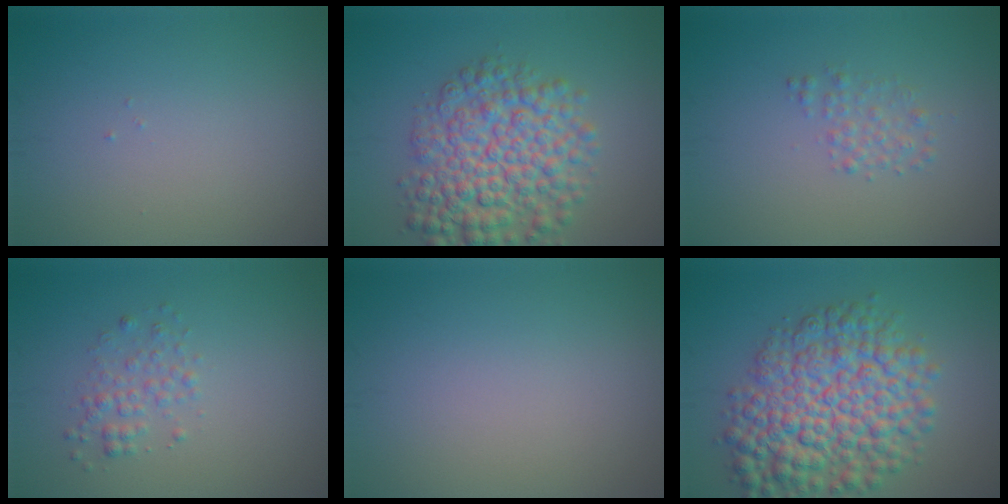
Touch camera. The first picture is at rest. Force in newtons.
{"total": 8.1, "press": 8.1, "slide": 0.2}
{"total": 1.5, "press": 1.5, "slide": 0.0}
{"total": 1.8, "press": 1.8, "slide": 0.1}
{"total": 0.0}
{"total": 10.0, "press": 10.0, "slide": 0.3}